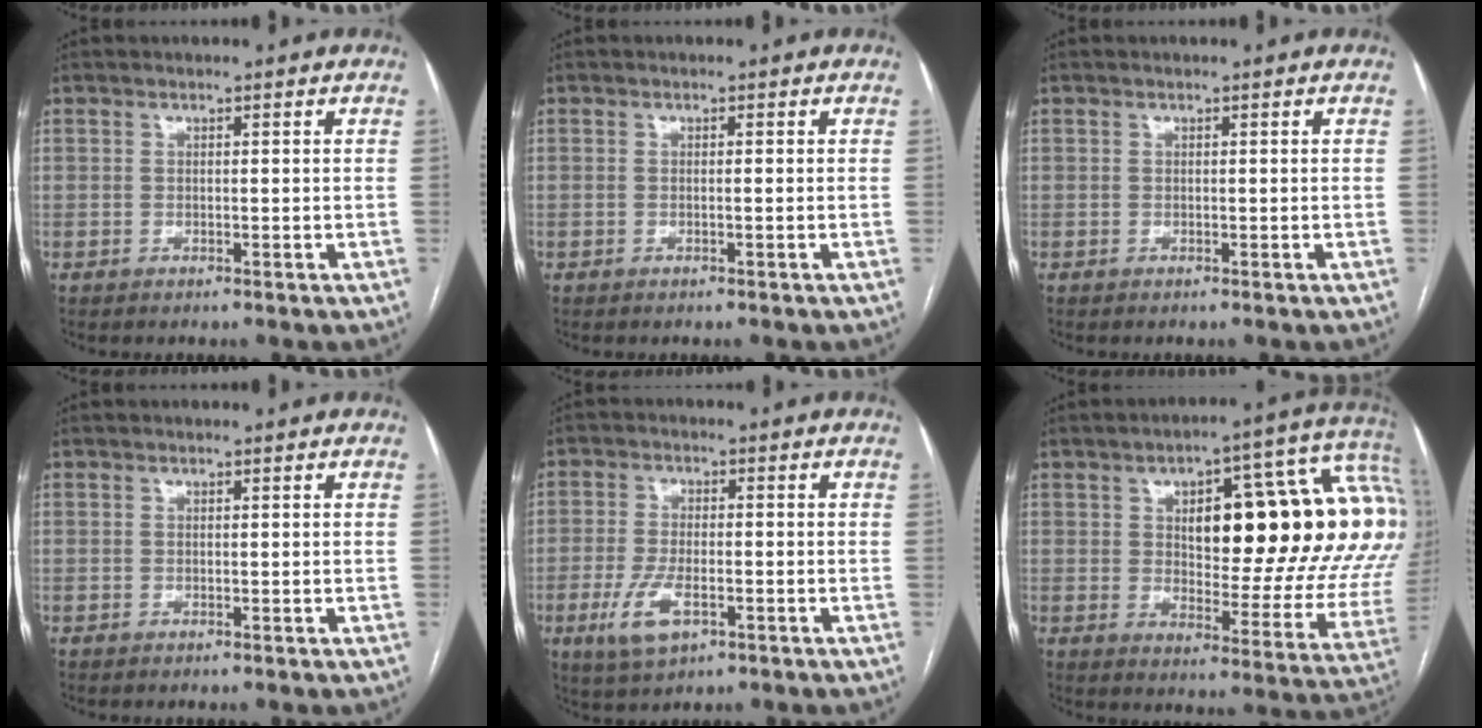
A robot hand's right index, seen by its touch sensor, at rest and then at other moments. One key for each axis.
{"total": 0.0}
{"total": 0.0}
{"total": 0.0}
{"total": 7.0, "fx": -2.9, "fy": 2.9, "fz": 5.7, "tx": -0.121, "ty": -0.009, "tz": -0.048}
{"total": 27.6, "fx": 6.9, "fy": 7.8, "fz": 25.6, "tx": -0.261, "ty": 0.053, "tz": 0.112}